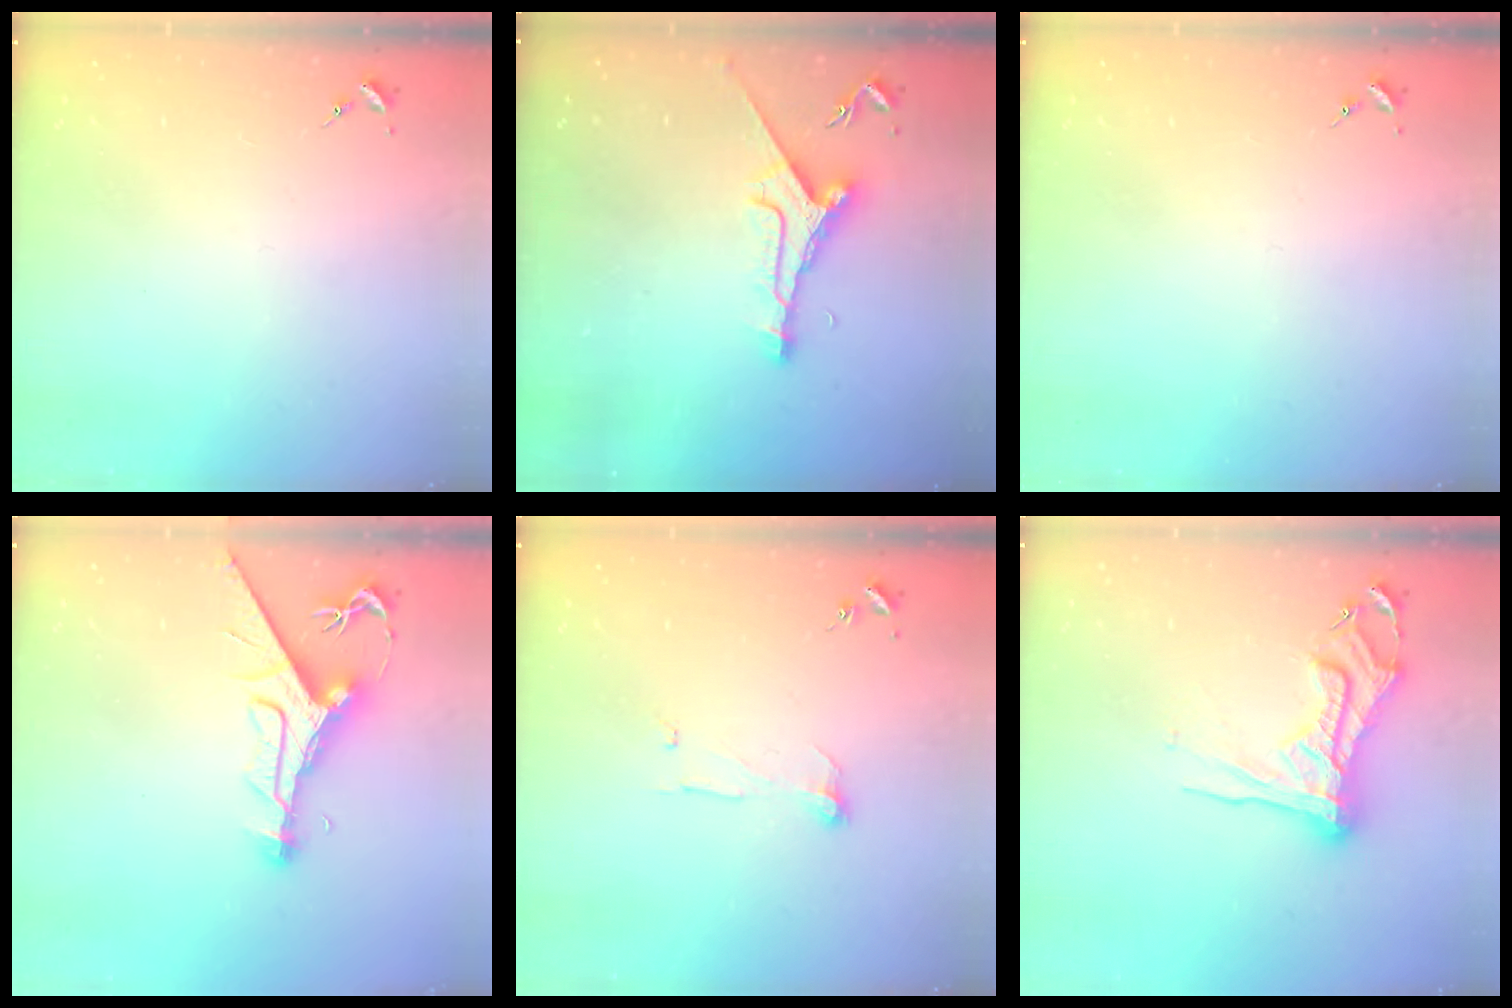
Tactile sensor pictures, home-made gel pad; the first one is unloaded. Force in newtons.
{"total": 9.1, "press": 9.1, "slide": 0.8}
{"total": 0.0}
{"total": 11.6, "press": 11.5, "slide": 0.8}
{"total": 6.7, "press": 6.7, "slide": 0.1}
{"total": 15.8, "press": 15.7, "slide": 1.5}